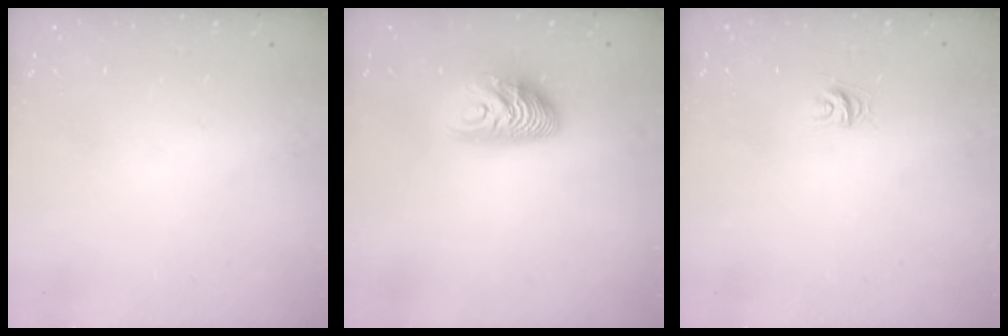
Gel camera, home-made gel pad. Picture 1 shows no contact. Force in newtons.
{"total": 10.0, "press": 10.0, "slide": 0.8}
{"total": 4.3, "press": 4.3, "slide": 0.4}